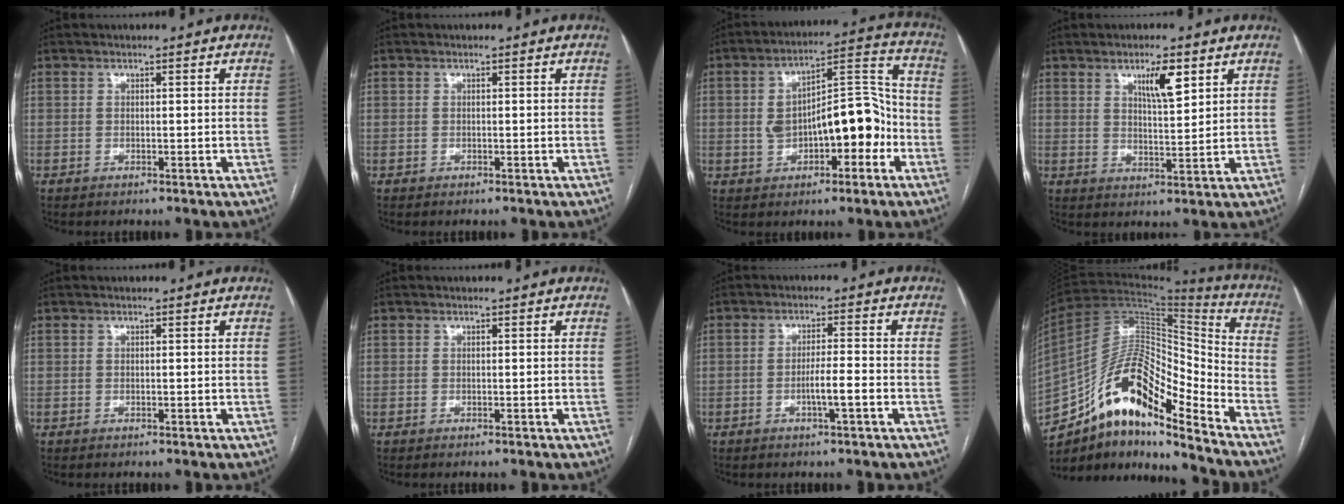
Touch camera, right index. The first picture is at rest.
{"total": 0.0}
{"total": 13.6, "force": [-2.6, 5.4, 12.2], "torque": [-0.196, 0.043, -0.030]}
{"total": 5.6, "force": [3.0, 1.1, 4.5], "torque": [-0.078, -0.001, 0.052]}
{"total": 0.0}
{"total": 0.0}
{"total": 3.9, "force": [-1.4, 0.1, 3.6], "torque": [-0.061, -0.001, -0.026]}
{"total": 17.5, "force": [-11.7, 4.6, 12.1], "torque": [-0.212, 0.047, -0.199]}